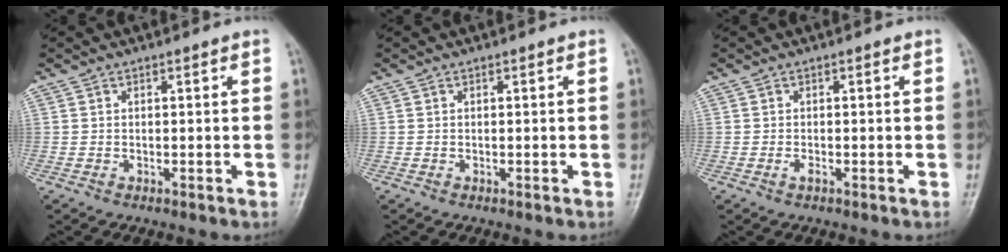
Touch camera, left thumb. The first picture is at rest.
{"total": 0.0}
{"total": 0.9, "force": [-0.4, 0.4, 0.8], "torque": [-0.013, -0.001, -0.007]}